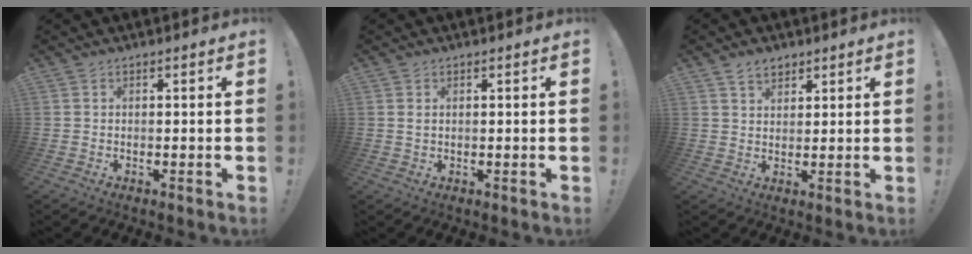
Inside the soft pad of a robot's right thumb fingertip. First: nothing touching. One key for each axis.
{"total": 1.0, "fx": 0.4, "fy": 0.5, "fz": 0.7, "tx": -0.013, "ty": 0.002, "tz": 0.007}
{"total": 4.6, "fx": 3.3, "fy": 2.9, "fz": 1.5, "tx": -0.022, "ty": -0.013, "tz": 0.060}